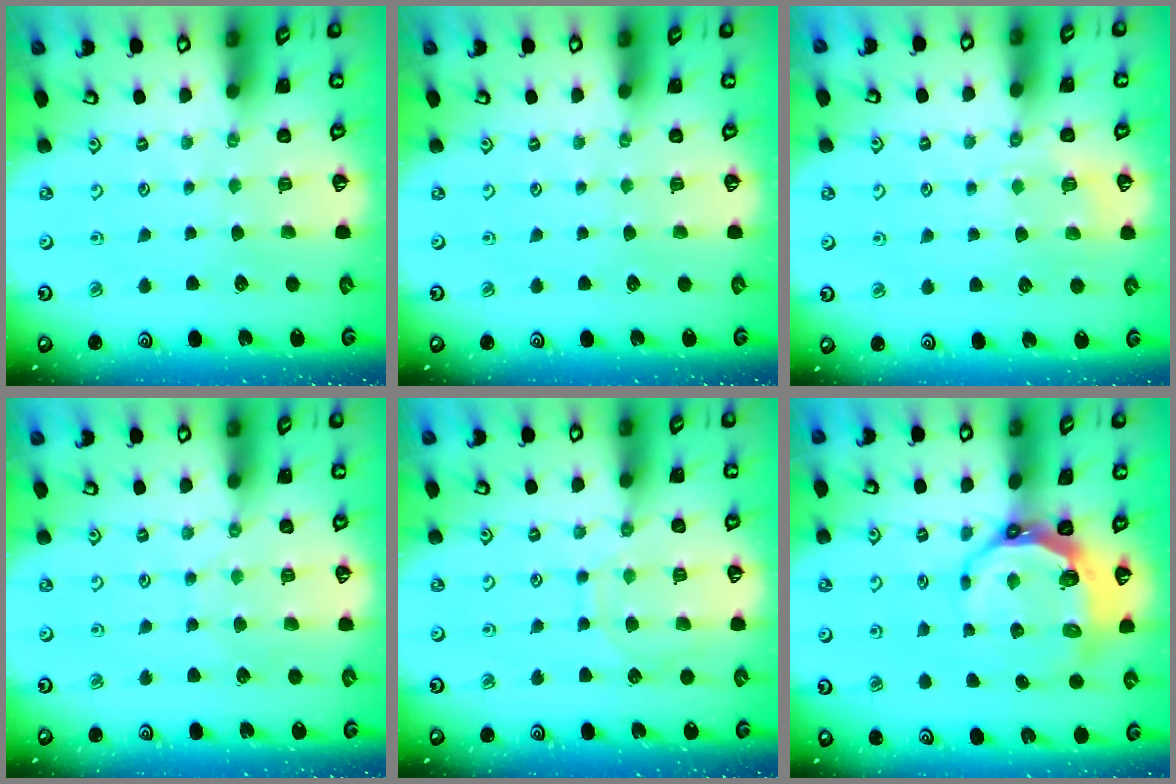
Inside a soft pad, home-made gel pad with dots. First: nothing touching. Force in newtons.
{"total": 0.0}
{"total": 4.9, "press": 4.8, "slide": 1.3}
{"total": 4.1, "press": 4.1, "slide": 0.6}
{"total": 8.6, "press": 8.6, "slide": 0.6}
{"total": 7.8, "press": 6.9, "slide": 3.7}